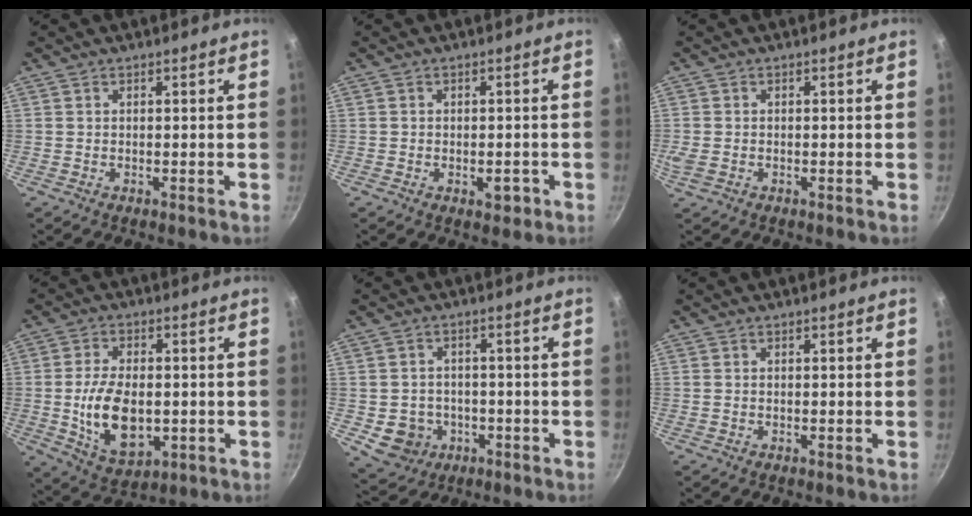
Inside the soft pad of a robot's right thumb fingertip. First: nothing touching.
{"total": 2.8, "force": [-1.1, 1.7, 1.9], "torque": [-0.011, 0.011, -0.013]}
{"total": 2.3, "force": [-0.5, 1.7, 1.5], "torque": [-0.029, -0.003, -0.008]}
{"total": 12.9, "force": [-1.3, 7.6, 10.4], "torque": [-0.177, -0.002, -0.011]}
{"total": 7.4, "force": [-2.1, 6.5, 3.0], "torque": [-0.030, 0.021, -0.018]}
{"total": 0.0}